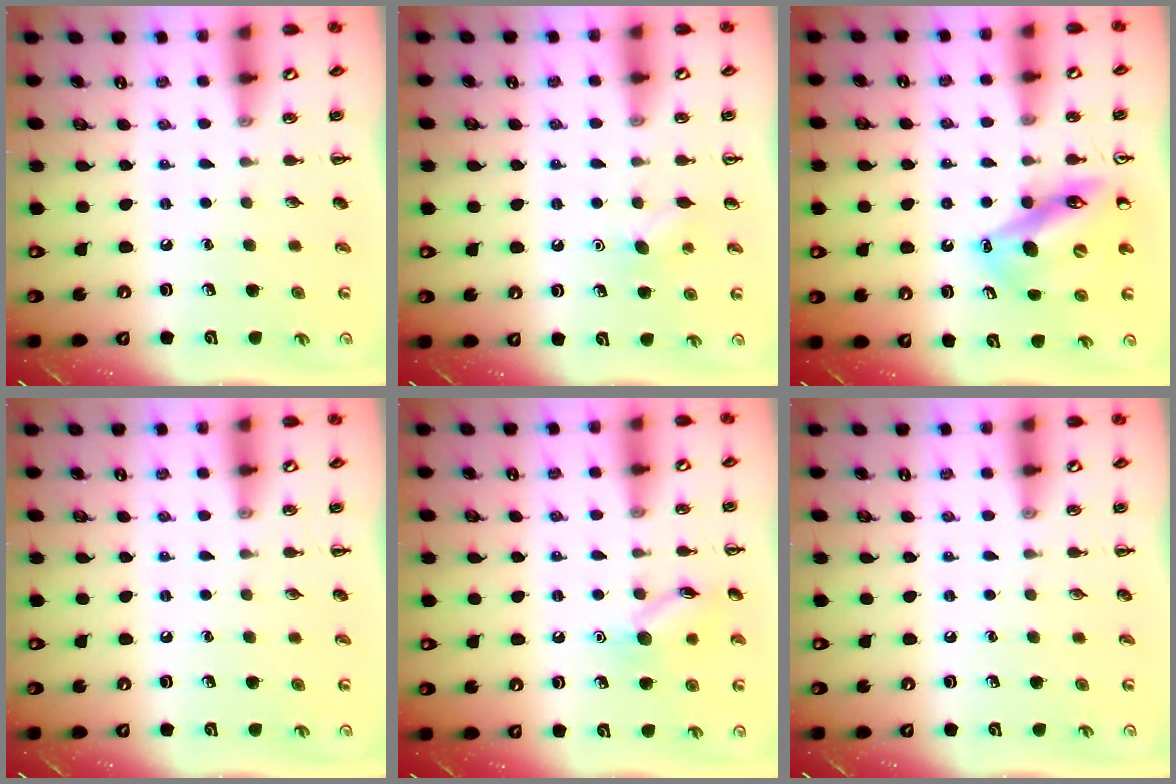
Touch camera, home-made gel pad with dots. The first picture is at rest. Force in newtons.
{"total": 4.8, "press": 4.5, "slide": 1.4}
{"total": 12.8, "press": 12.1, "slide": 4.2}
{"total": 0.0}
{"total": 10.3, "press": 10.2, "slide": 0.7}
{"total": 0.0}